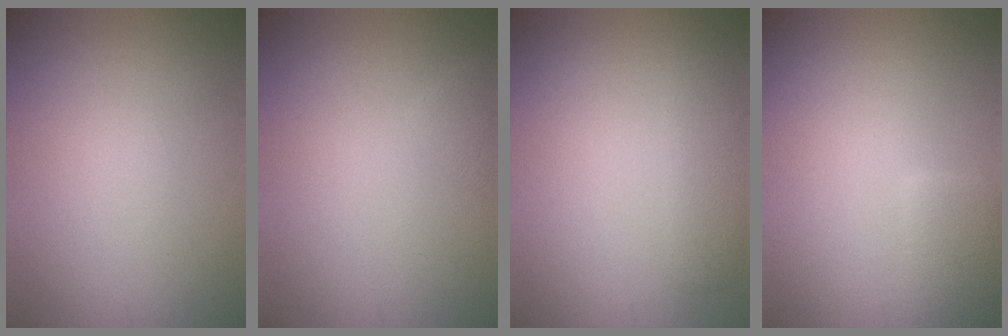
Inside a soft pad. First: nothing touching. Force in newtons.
{"total": 1.1, "press": 1.1, "slide": 0.0}
{"total": 2.5, "press": 2.5, "slide": 0.2}
{"total": 2.6, "press": 2.5, "slide": 0.2}